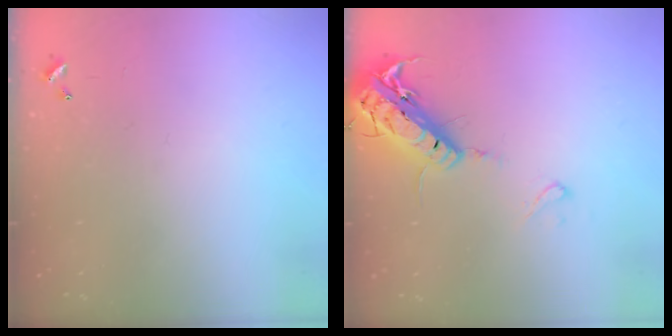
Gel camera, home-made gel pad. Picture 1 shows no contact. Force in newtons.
{"total": 17.5, "press": 17.2, "slide": 3.6}